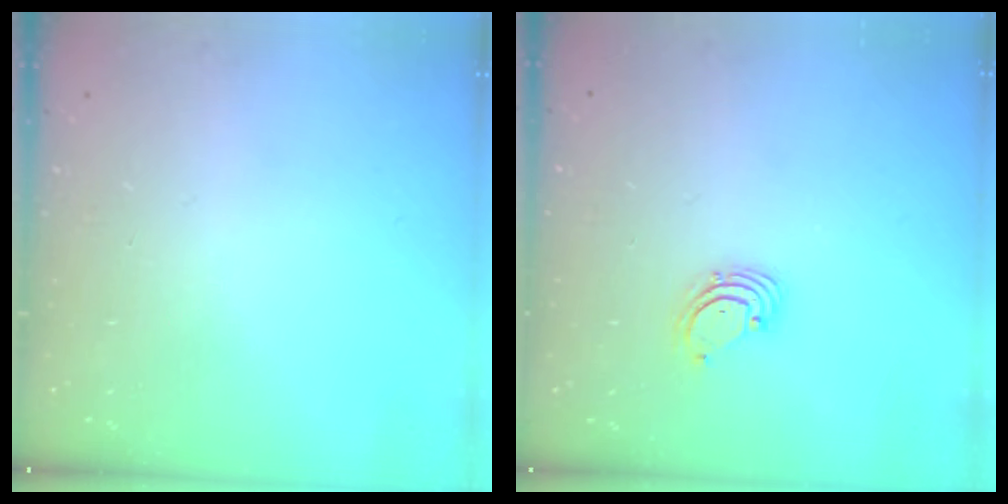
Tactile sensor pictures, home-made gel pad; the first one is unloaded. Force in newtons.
{"total": 1.6, "press": 1.6, "slide": 0.1}